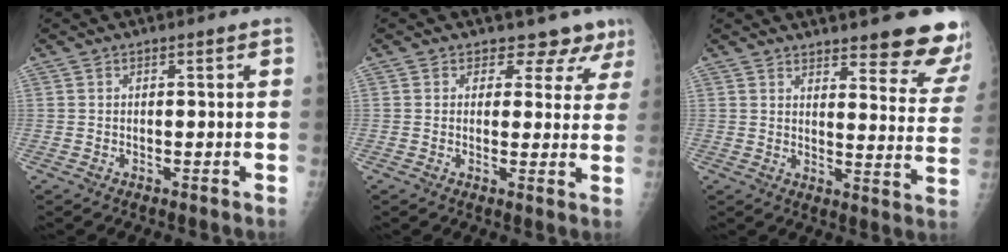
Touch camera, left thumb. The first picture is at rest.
{"total": 6.8, "force": [5.5, 4.0, 0.6], "torque": [0.035, -0.026, 0.046]}
{"total": 15.2, "force": [12.7, 3.4, 7.6], "torque": [-0.054, -0.090, 0.141]}